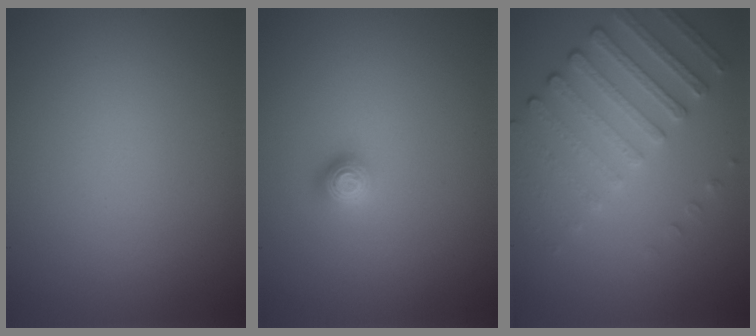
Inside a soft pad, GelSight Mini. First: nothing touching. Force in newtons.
{"total": 1.2, "press": 1.1, "slide": 0.3}
{"total": 4.7, "press": 3.5, "slide": 3.2}